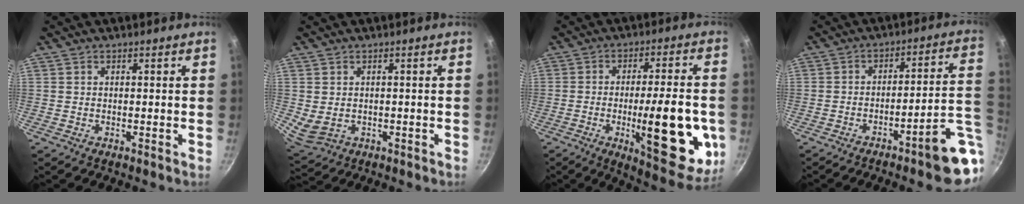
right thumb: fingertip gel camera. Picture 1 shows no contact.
{"total": 4.2, "force": [-0.2, 3.1, 2.8], "torque": [-0.053, -0.006, 0.015]}
{"total": 20.8, "force": [-4.7, 6.3, 19.3], "torque": [-0.236, 0.004, -0.062]}
{"total": 13.9, "force": [-4.9, 3.1, 12.7], "torque": [-0.138, 0.032, -0.064]}